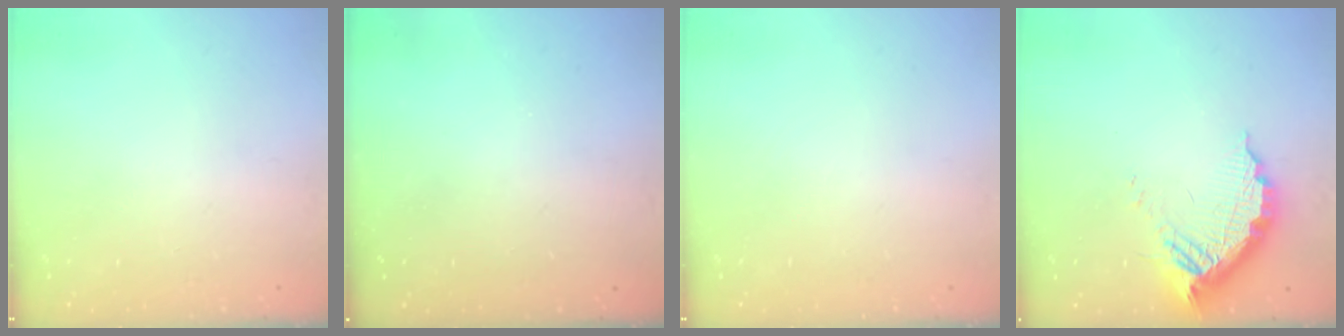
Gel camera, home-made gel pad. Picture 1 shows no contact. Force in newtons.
{"total": 3.2, "press": 3.2, "slide": 0.1}
{"total": 0.0}
{"total": 13.5, "press": 13.4, "slide": 1.2}